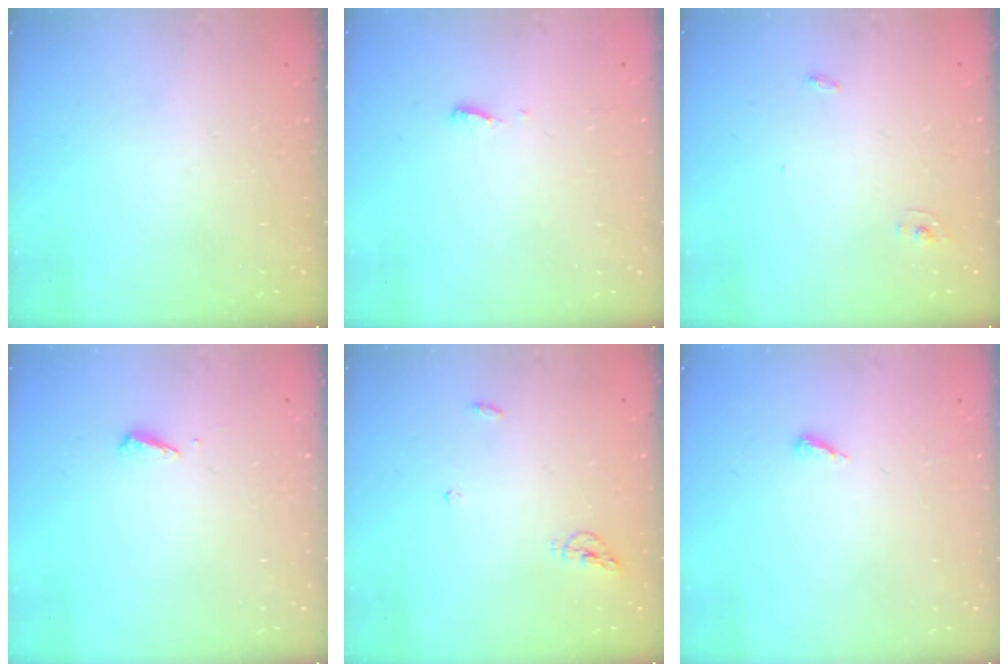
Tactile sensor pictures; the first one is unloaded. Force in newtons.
{"total": 3.7, "press": 3.7, "slide": 0.4}
{"total": 2.4, "press": 2.4, "slide": 0.2}
{"total": 2.5, "press": 2.5, "slide": 0.1}
{"total": 5.4, "press": 5.4, "slide": 0.5}
{"total": 2.8, "press": 2.8, "slide": 0.2}